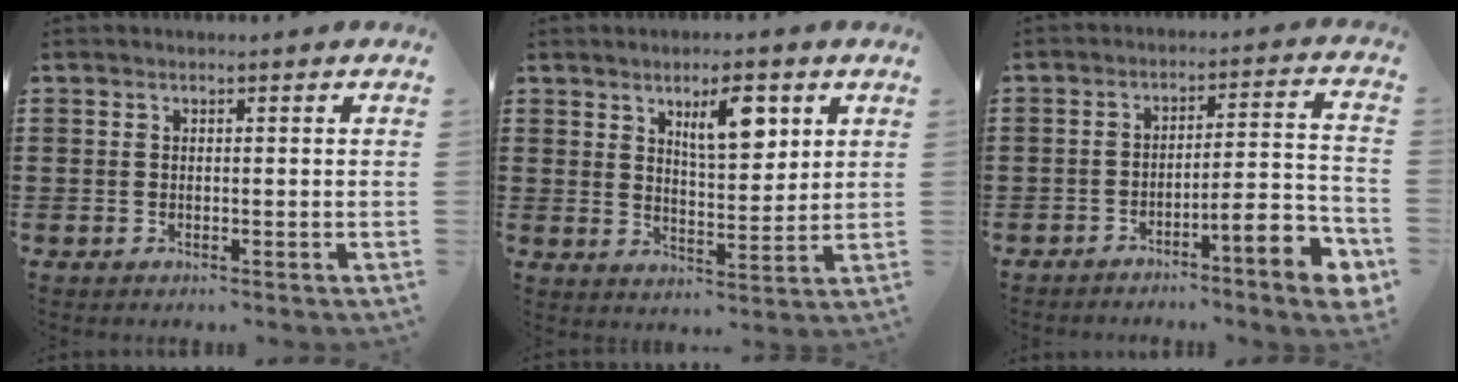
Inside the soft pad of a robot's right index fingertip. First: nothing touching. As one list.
[{"total": 7.4, "force": [3.5, 2.8, 5.9], "torque": [-0.093, -0.003, 0.053]}, {"total": 7.0, "force": [-4.6, 0.7, 5.2], "torque": [-0.077, -0.012, -0.087]}]